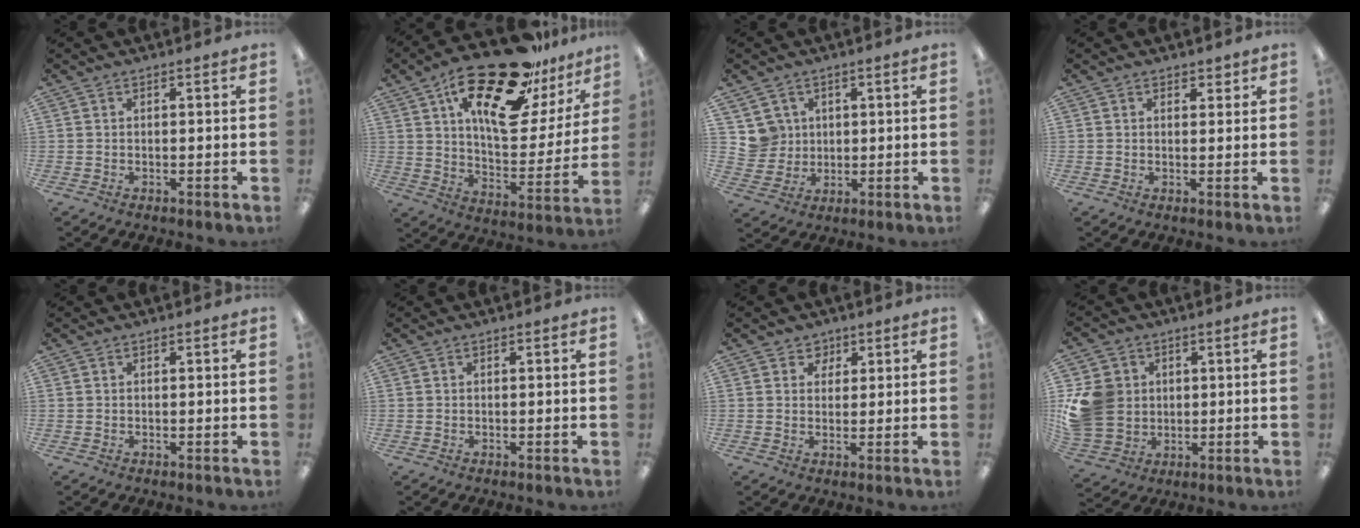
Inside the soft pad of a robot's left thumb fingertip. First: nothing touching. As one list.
[{"total": 27.9, "force": [18.3, 10.8, 18.1], "torque": [-0.273, -0.107, 0.304]}, {"total": 6.2, "force": [2.6, 5.6, -0.3], "torque": [0.001, -0.005, 0.049]}, {"total": 1.8, "force": [1.3, 1.2, 0.4], "torque": [0.007, -0.005, 0.020]}, {"total": 0.0}, {"total": 0.0}, {"total": 3.6, "force": [2.1, 2.9, 0.2], "torque": [0.009, -0.006, 0.034]}, {"total": 12.2, "force": [1.7, 11.0, 5.0], "torque": [-0.126, 0.009, 0.039]}]